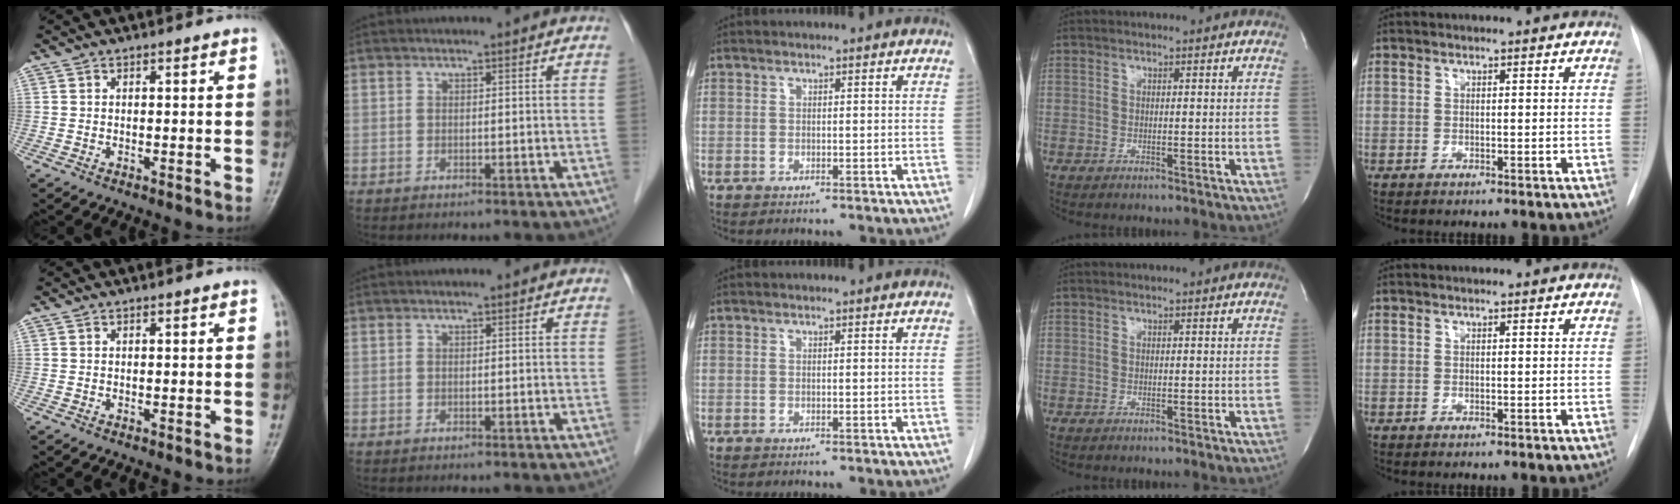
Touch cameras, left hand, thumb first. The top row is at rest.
{}